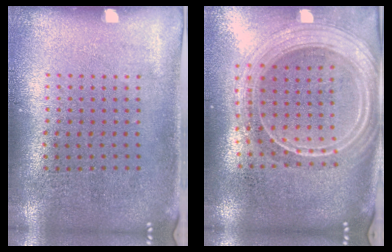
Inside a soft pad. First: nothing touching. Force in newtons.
{"total": 2.5, "press": 2.2, "slide": 1.3}